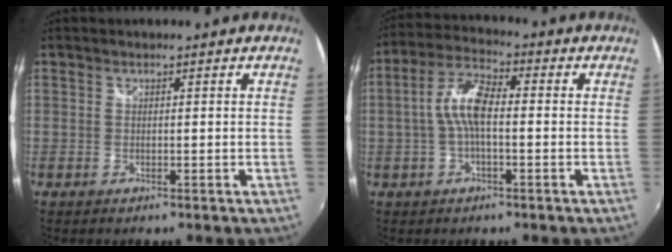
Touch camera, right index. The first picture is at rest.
{"total": 7.4, "force": [-0.7, 2.7, 6.9], "torque": [-0.145, 0.018, -0.017]}